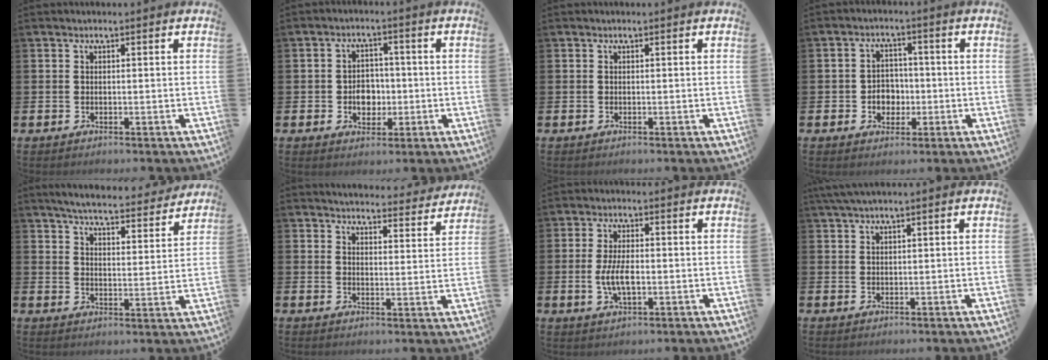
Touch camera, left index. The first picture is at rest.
{"total": 3.9, "force": [-0.7, 3.3, 2.1], "torque": [-0.026, 0.000, -0.022]}
{"total": 0.0}
{"total": 3.5, "force": [-0.7, 3.1, 1.3], "torque": [-0.021, 0.000, -0.023]}
{"total": 5.7, "force": [5.5, 0.4, 1.5], "torque": [-0.040, -0.039, 0.091]}
{"total": 4.5, "force": [4.4, 0.6, 0.2], "torque": [-0.004, -0.039, 0.074]}
{"total": 4.6, "force": [-0.5, 2.0, 4.1], "torque": [-0.074, -0.001, -0.013]}
{"total": 1.9, "force": [1.5, -0.1, 1.2], "torque": [-0.028, 0.003, 0.028]}